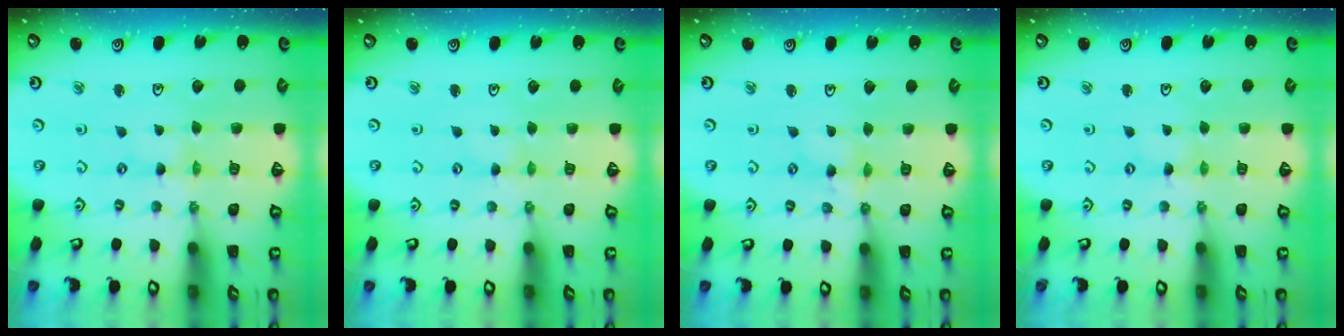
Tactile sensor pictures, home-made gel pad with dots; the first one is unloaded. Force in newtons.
{"total": 0.8, "press": 0.8, "slide": 0.1}
{"total": 2.7, "press": 2.7, "slide": 0.3}
{"total": 0.0}